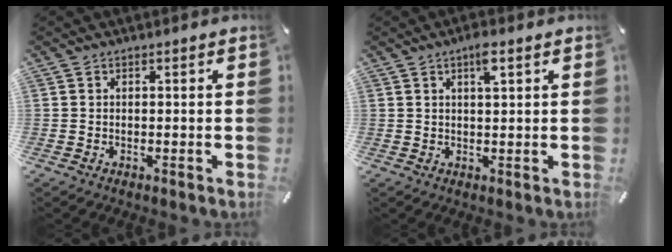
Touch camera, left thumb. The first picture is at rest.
{"total": 3.5, "force": [1.8, 0.7, 2.9], "torque": [-0.054, 0.001, 0.027]}